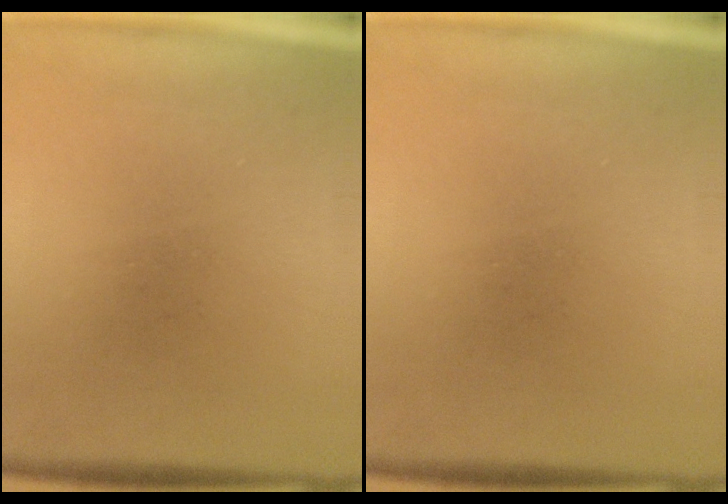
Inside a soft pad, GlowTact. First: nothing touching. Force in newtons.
{"total": 0.0}